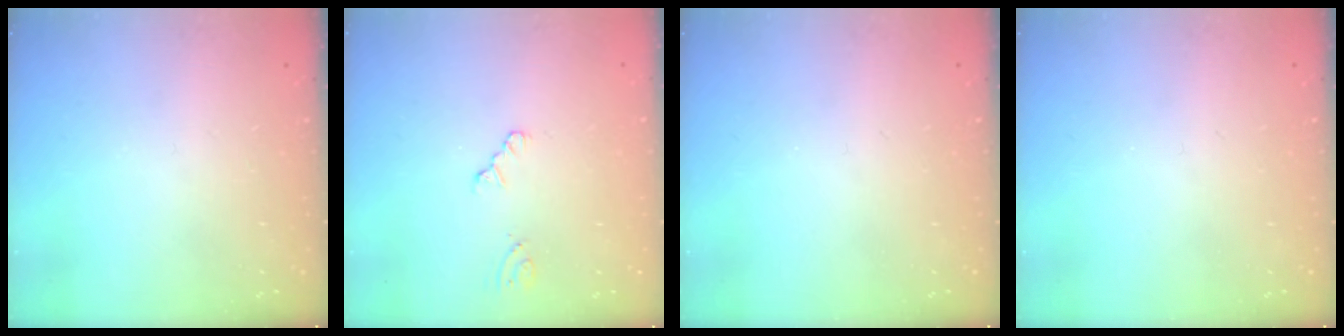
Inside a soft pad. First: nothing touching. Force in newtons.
{"total": 0.7, "press": 0.7, "slide": 0.2}
{"total": 0.0}
{"total": 0.0}